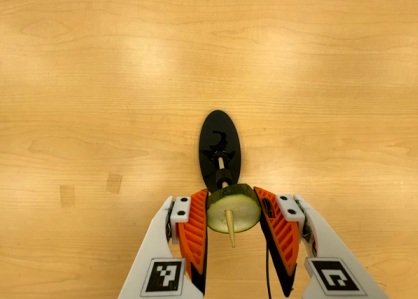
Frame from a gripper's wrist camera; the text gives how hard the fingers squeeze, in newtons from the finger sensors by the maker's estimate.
{"total": 11.4, "left": 11.1, "right": 11.8}